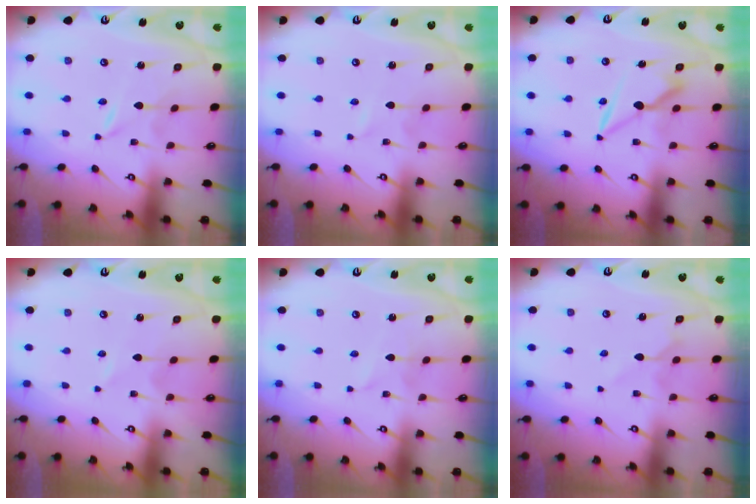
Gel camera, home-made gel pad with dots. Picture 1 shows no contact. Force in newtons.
{"total": 0.0}
{"total": 8.5, "press": 8.5, "slide": 1.1}
{"total": 1.6, "press": 1.6, "slide": 0.2}
{"total": 1.7, "press": 1.7, "slide": 0.2}
{"total": 5.7, "press": 5.6, "slide": 0.6}